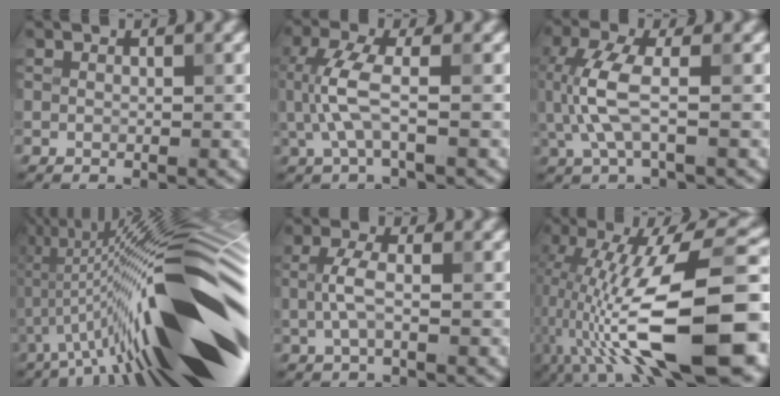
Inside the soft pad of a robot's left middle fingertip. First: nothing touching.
{"total": 3.8, "force": [-0.3, 1.0, 3.7], "torque": [-0.090, 0.005, -0.008]}
{"total": 4.4, "force": [-0.2, 1.3, 4.1], "torque": [-0.108, 0.002, -0.005]}
{"total": 19.7, "force": [-1.5, 4.6, 19.1], "torque": [-0.285, 0.028, -0.025]}
{"total": 2.3, "force": [-0.2, 0.7, 2.2], "torque": [-0.050, 0.003, -0.008]}
{"total": 14.7, "force": [-3.7, 4.6, 13.5], "torque": [-0.234, 0.019, -0.061]}